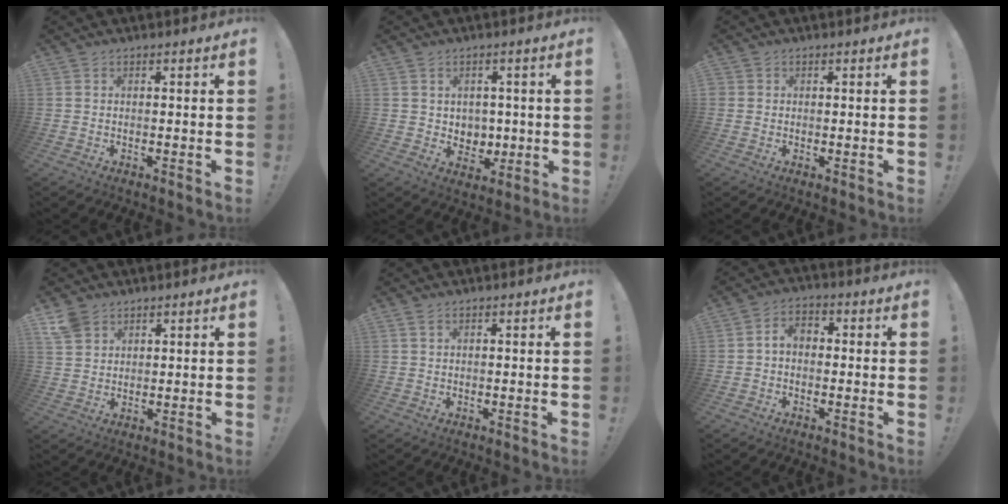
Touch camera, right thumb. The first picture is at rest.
{"total": 5.5, "force": [2.1, 5.0, 1.0], "torque": [-0.015, -0.018, 0.045]}
{"total": 1.2, "force": [0.3, 1.2, 0.2], "torque": [-0.006, 0.003, 0.006]}
{"total": 5.4, "force": [3.7, 3.5, 1.8], "torque": [-0.036, -0.016, 0.075]}
{"total": 1.3, "force": [0.7, 0.5, 0.9], "torque": [-0.025, 0.002, 0.015]}
{"total": 4.6, "force": [-0.5, 2.9, 3.5], "torque": [-0.063, 0.011, -0.010]}